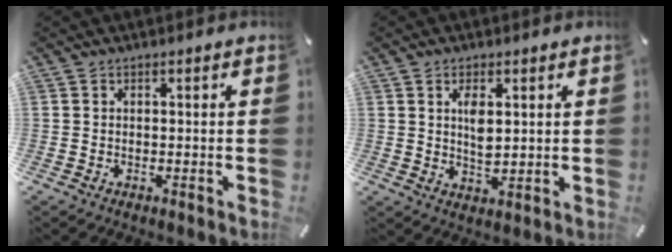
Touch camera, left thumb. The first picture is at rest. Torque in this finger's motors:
{"motor_torque": [0.28, 0.01, 0.19, 0.22, 0.03]}